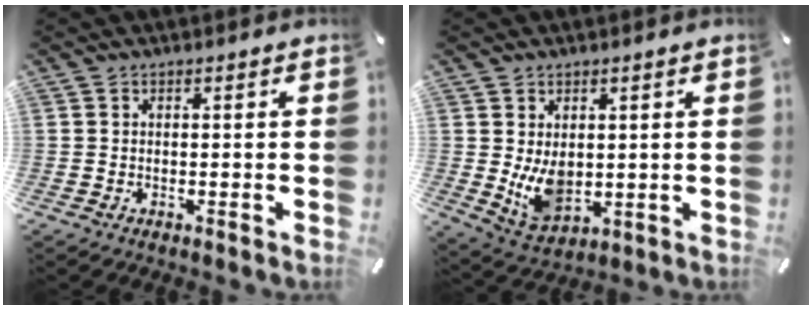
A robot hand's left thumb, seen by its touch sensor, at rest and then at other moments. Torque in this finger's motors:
{"motor_torque": [1.35, 1.73, 0.59, -0.44, 0.29]}